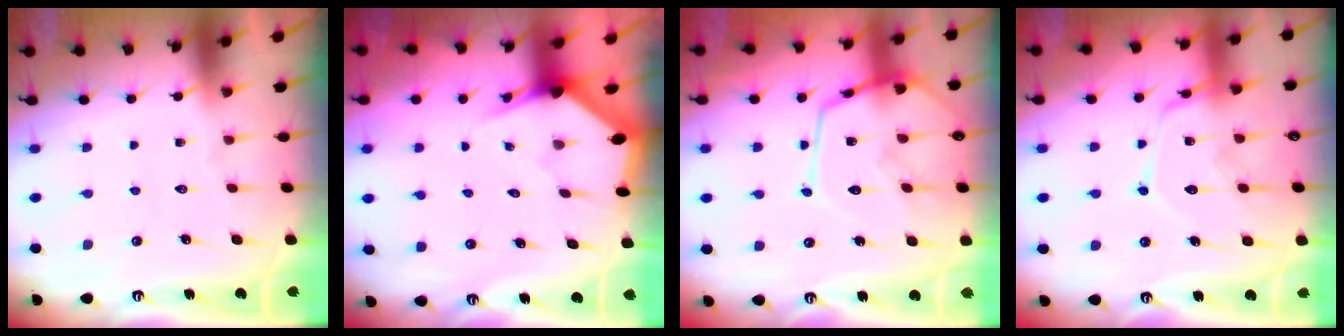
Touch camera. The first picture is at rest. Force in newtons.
{"total": 3.0, "press": 3.0, "slide": 0.2}
{"total": 15.1, "press": 15.1, "slide": 1.2}
{"total": 12.3, "press": 12.3, "slide": 0.7}